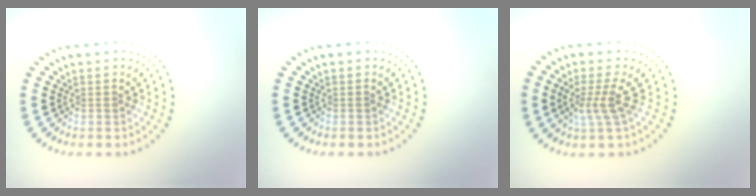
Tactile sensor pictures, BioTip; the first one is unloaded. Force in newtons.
{"total": 0.0}
{"total": 2.6, "press": 1.9, "slide": 1.7}